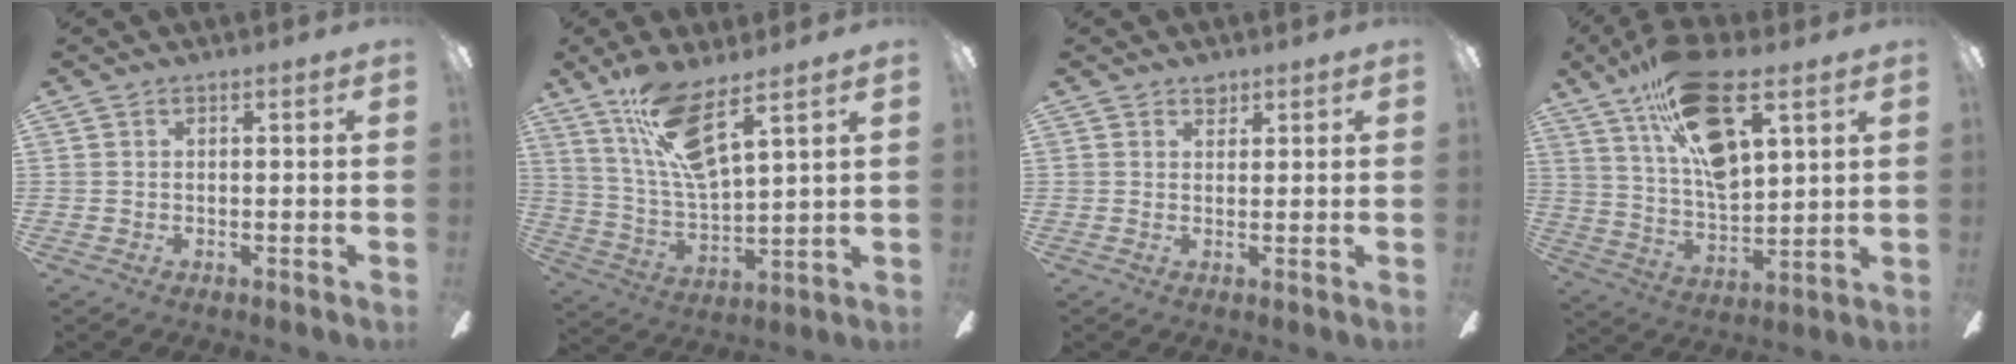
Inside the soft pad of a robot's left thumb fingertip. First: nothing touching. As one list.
[{"total": 14.4, "force": [9.5, 3.5, 10.2], "torque": [-0.210, -0.033, 0.167]}, {"total": 2.0, "force": [1.6, 1.1, 0.5], "torque": [0.003, -0.006, 0.027]}, {"total": 21.1, "force": [11.2, 9.0, 15.3], "torque": [-0.261, -0.045, 0.192]}]